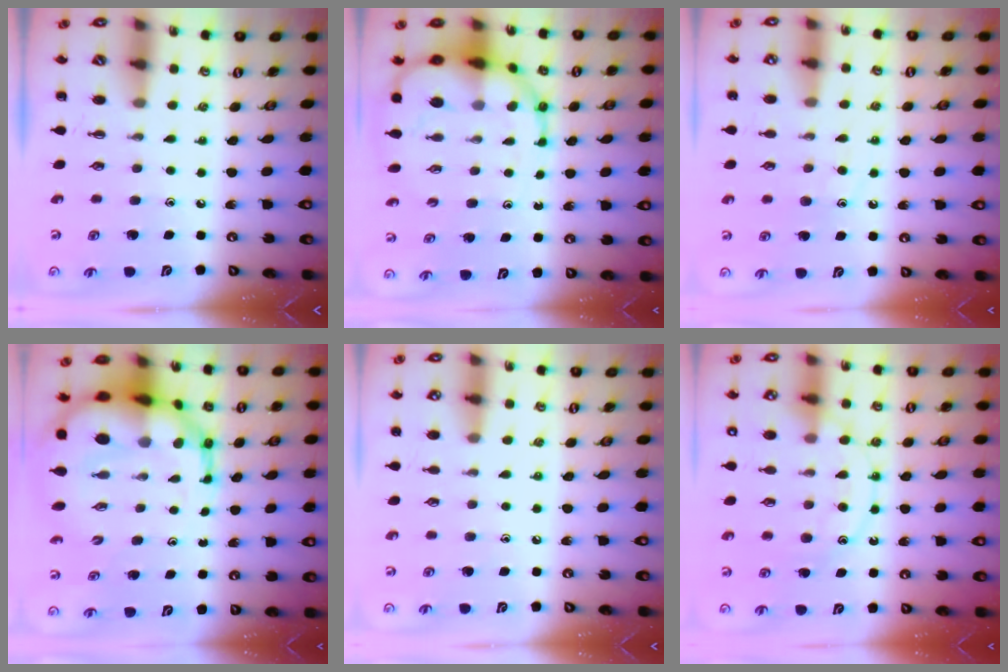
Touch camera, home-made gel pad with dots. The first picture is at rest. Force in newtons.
{"total": 11.1, "press": 10.8, "slide": 2.7}
{"total": 8.9, "press": 8.9, "slide": 1.1}
{"total": 15.9, "press": 15.3, "slide": 4.4}
{"total": 6.2, "press": 6.0, "slide": 1.8}
{"total": 13.9, "press": 13.9, "slide": 0.8}